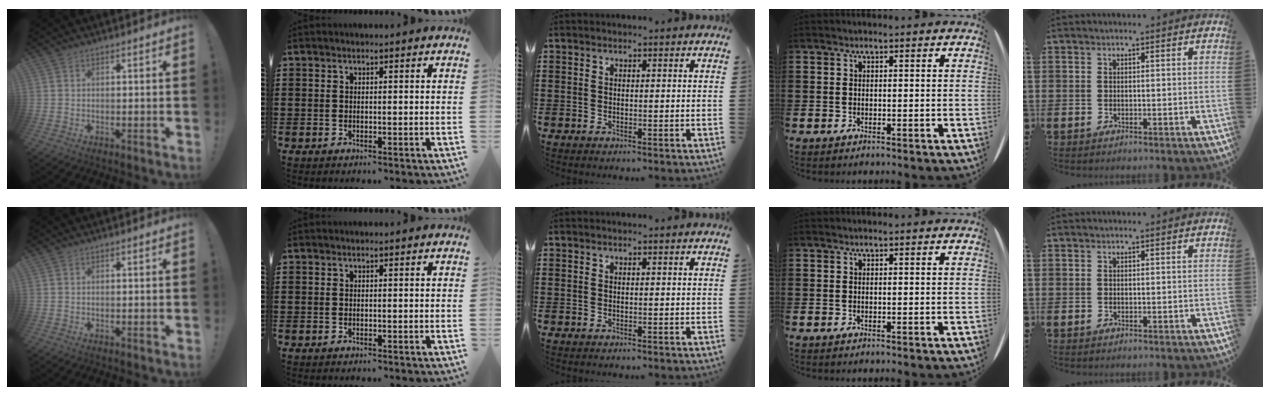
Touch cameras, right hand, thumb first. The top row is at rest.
{}